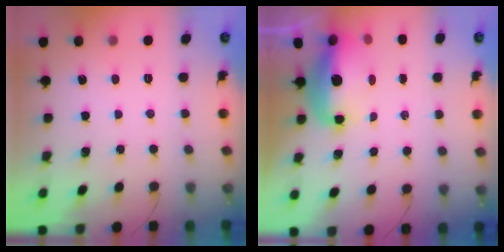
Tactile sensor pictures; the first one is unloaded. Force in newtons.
{"total": 11.4, "press": 11.1, "slide": 2.6}